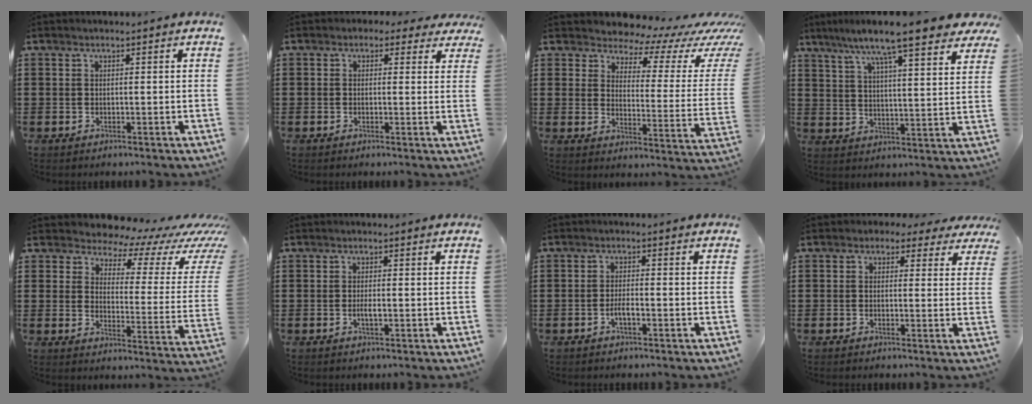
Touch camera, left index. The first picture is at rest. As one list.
[{"total": 1.7, "force": [0.7, 1.4, 0.7], "torque": [-0.011, 0.006, 0.008]}, {"total": 6.0, "force": [5.5, 2.1, 1.3], "torque": [-0.034, -0.049, 0.091]}, {"total": 10.0, "force": [8.2, 0.5, 5.8], "torque": [-0.134, -0.036, 0.135]}, {"total": 6.7, "force": [5.9, 2.6, 1.7], "torque": [-0.043, -0.049, 0.099]}, {"total": 1.5, "force": [-0.4, 0.3, 1.4], "torque": [-0.026, -0.001, -0.007]}, {"total": 2.3, "force": [-1.1, 0.6, 1.9], "torque": [-0.042, 0.000, -0.023]}, {"total": 1.9, "force": [0.9, 1.6, 0.7], "torque": [-0.013, 0.006, 0.014]}]